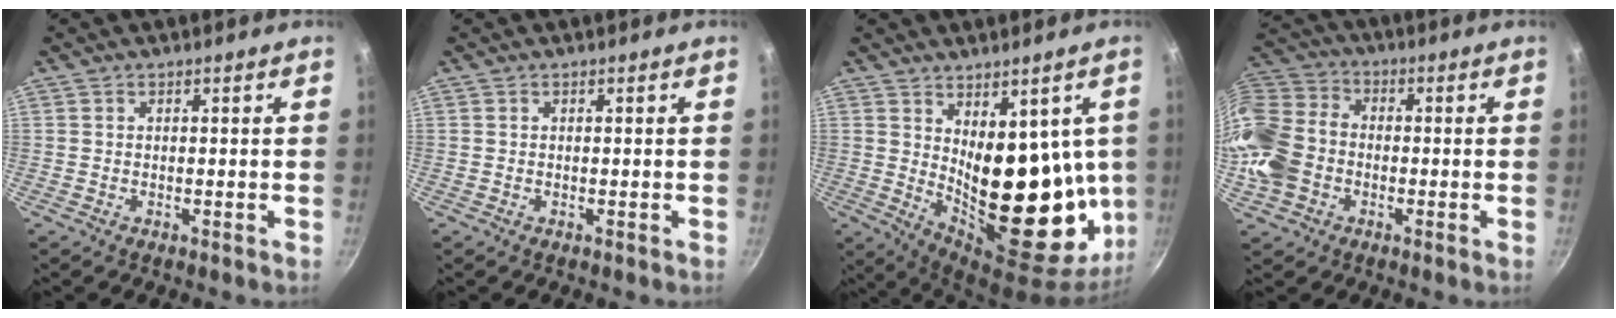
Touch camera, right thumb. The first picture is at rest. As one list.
[{"total": 0.0}, {"total": 21.5, "force": [2.4, 11.2, 18.2], "torque": [-0.211, -0.064, 0.060]}, {"total": 16.1, "force": [-3.7, 12.6, 9.3], "torque": [-0.187, 0.037, -0.087]}]